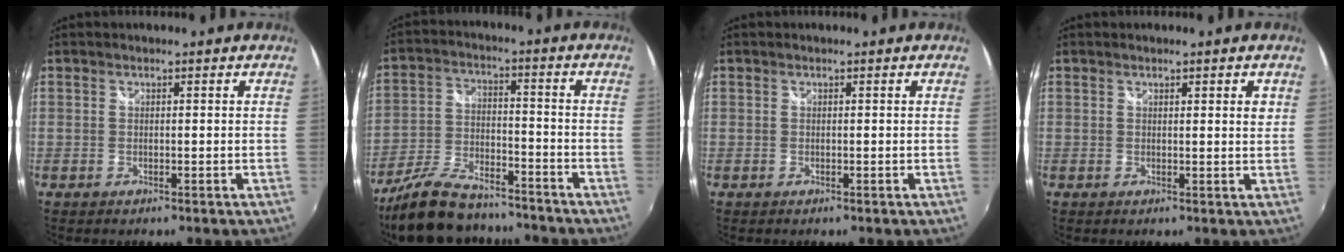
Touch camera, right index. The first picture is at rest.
{"total": 16.9, "force": [-14.2, 5.5, 7.4], "torque": [-0.164, -0.014, -0.238]}
{"total": 0.0}
{"total": 2.2, "force": [1.4, 0.0, 1.7], "torque": [-0.022, 0.004, 0.018]}